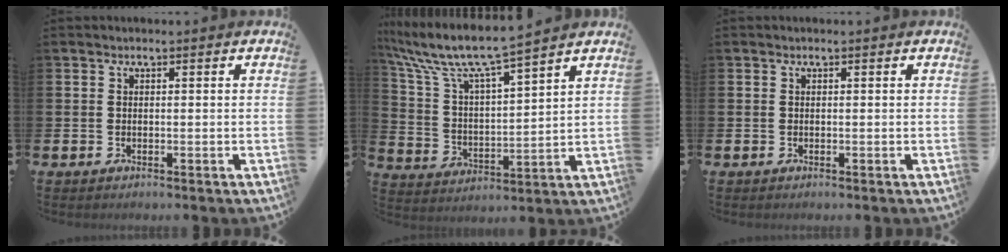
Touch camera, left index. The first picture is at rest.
{"total": 8.5, "force": [7.8, 0.6, 3.4], "torque": [-0.105, -0.050, 0.130]}
{"total": 0.0}